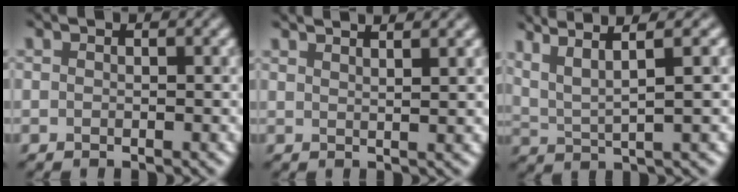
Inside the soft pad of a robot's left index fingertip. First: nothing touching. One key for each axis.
{"total": 4.4, "fx": 3.4, "fy": 1.3, "fz": 2.4, "tx": -0.001, "ty": 0.034, "tz": 0.015}
{"total": 5.6, "fx": 3.8, "fy": 0.7, "fz": 4.1, "tx": -0.084, "ty": 0.020, "tz": 0.078}